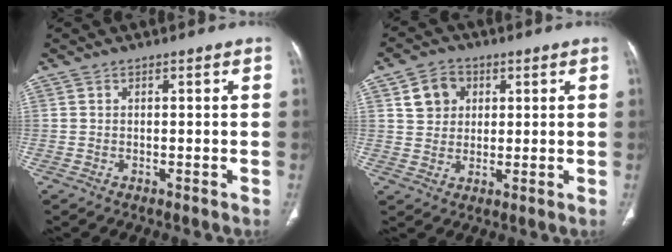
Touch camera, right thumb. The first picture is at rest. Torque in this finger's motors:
{"motor_torque": [0.05, -0.06, 0.77, 0.14, 0.07]}